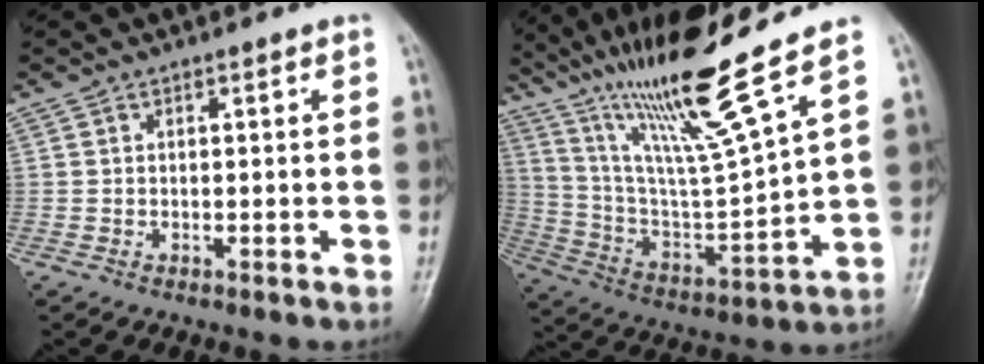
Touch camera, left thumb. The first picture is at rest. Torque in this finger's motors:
{"motor_torque": [1.62, -0.61, 1.40, -1.37, 0.38]}